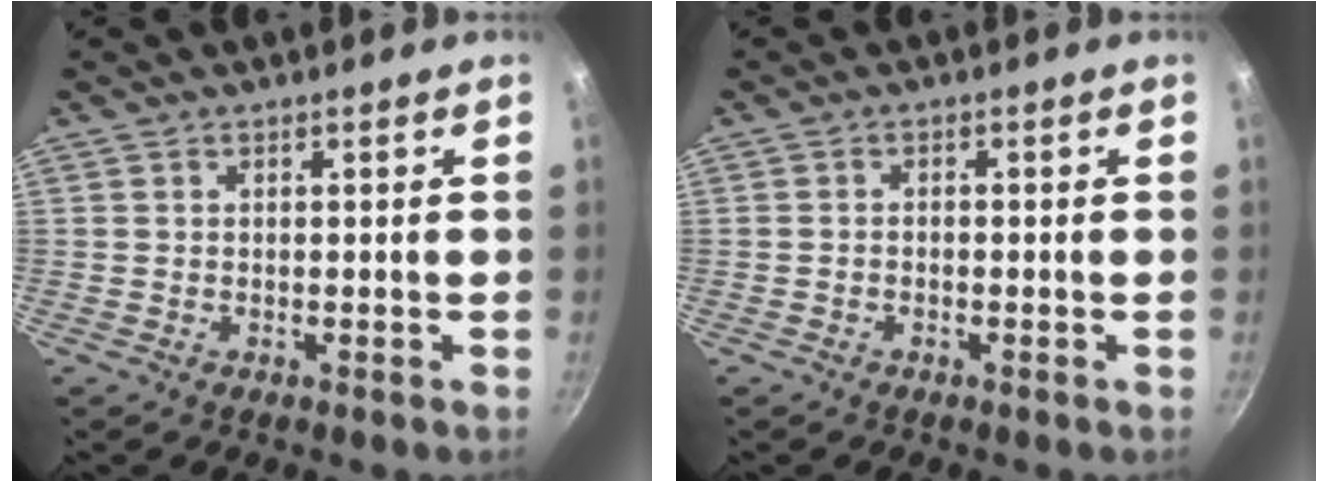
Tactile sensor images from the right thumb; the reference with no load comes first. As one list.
[{"total": 0.9, "force": [-0.6, 0.5, 0.5], "torque": [-0.012, 0.006, -0.013]}]